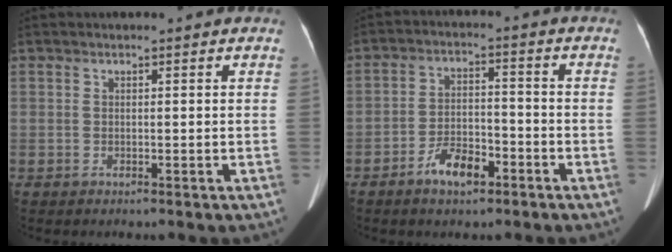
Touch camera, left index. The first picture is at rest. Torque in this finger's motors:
{"motor_torque": [0.32, 0.35, 0.13, 0.02]}